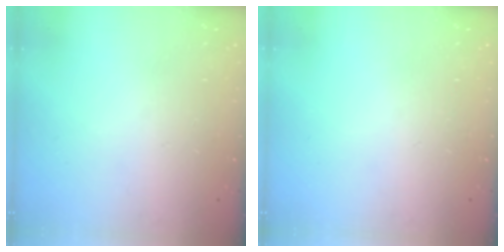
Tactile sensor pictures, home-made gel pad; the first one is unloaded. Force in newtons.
{"total": 0.0}